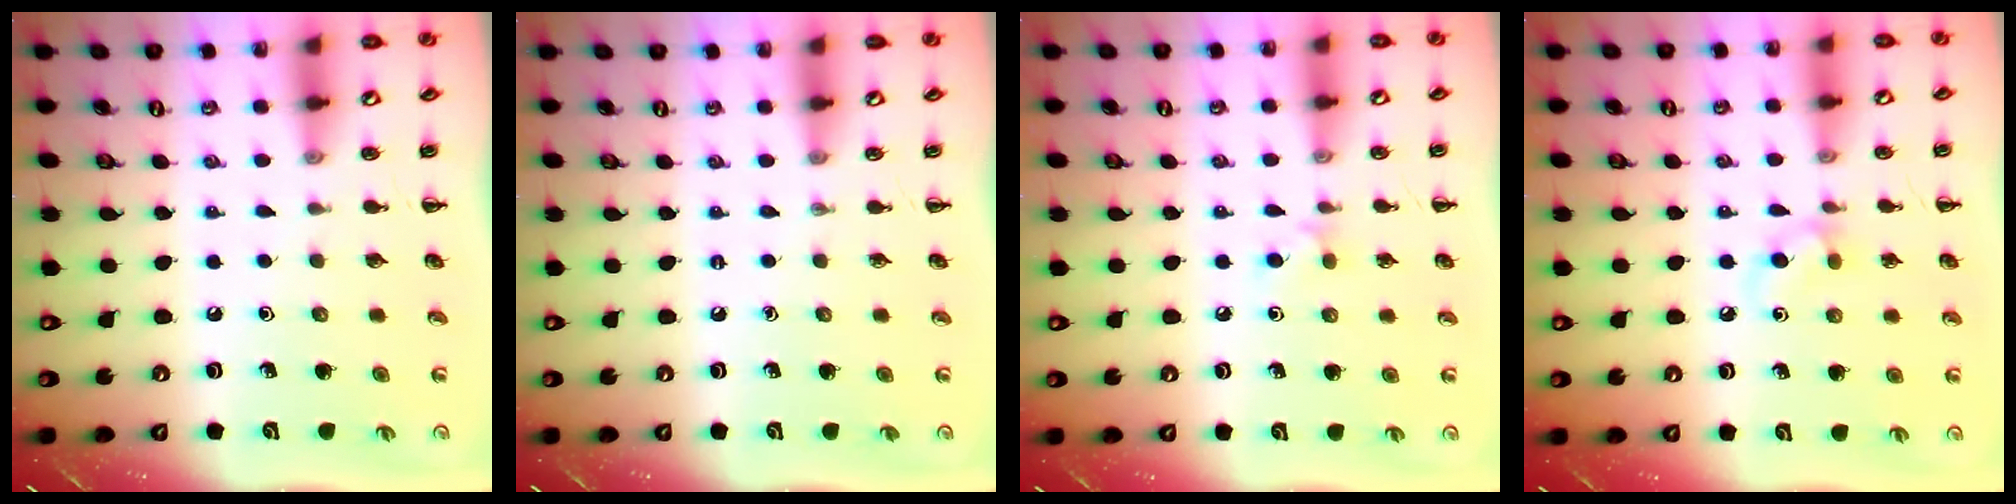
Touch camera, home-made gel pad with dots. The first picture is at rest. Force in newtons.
{"total": 0.0}
{"total": 5.0, "press": 4.6, "slide": 2.0}
{"total": 5.6, "press": 5.3, "slide": 1.6}